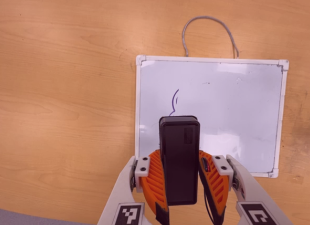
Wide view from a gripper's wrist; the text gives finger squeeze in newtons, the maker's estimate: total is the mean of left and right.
{"total": 5.3, "left": 4.5, "right": 6.2}